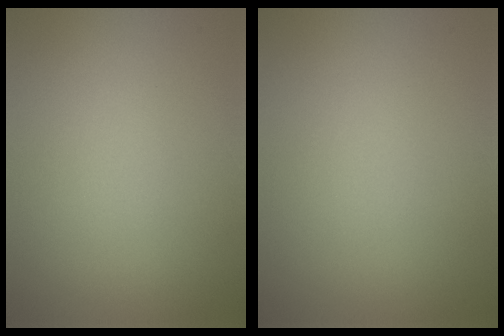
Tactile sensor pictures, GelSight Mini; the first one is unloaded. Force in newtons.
{"total": 0.0}